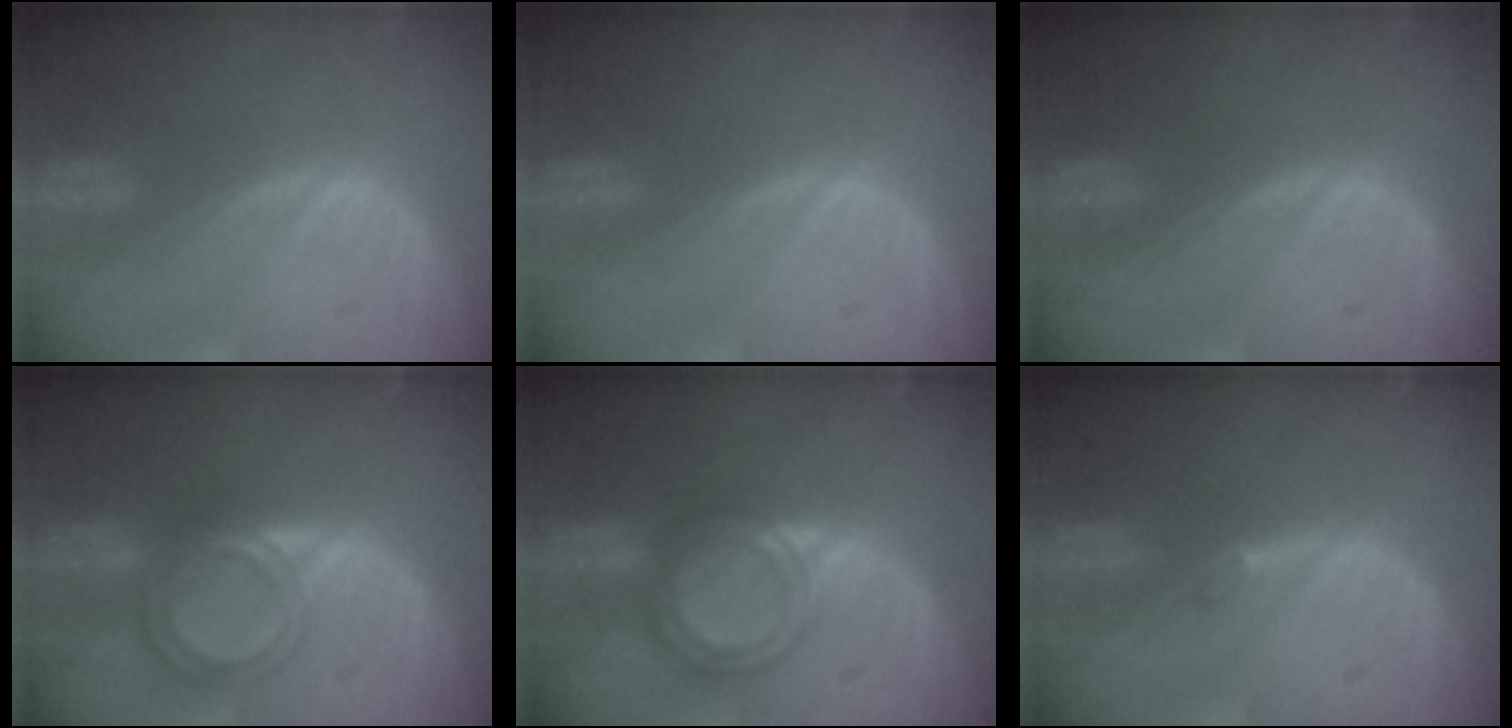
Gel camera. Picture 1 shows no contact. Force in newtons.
{"total": 0.0}
{"total": 0.0}
{"total": 6.4, "press": 5.4, "slide": 3.4}
{"total": 5.9, "press": 5.4, "slide": 2.4}
{"total": 0.8, "press": 0.8, "slide": 0.2}